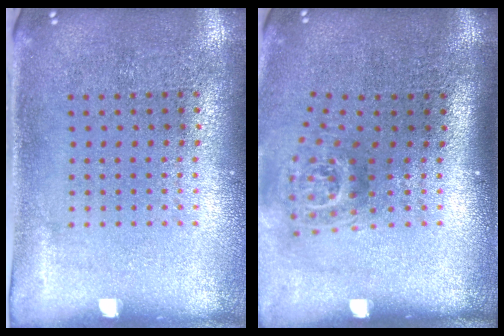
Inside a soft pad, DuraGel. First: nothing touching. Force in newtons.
{"total": 1.8, "press": 1.2, "slide": 1.3}